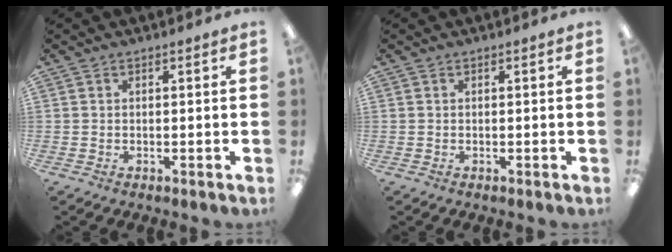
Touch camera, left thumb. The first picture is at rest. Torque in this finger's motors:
{"motor_torque": [0.00, 0.00, 0.04, 0.04, 0.00]}